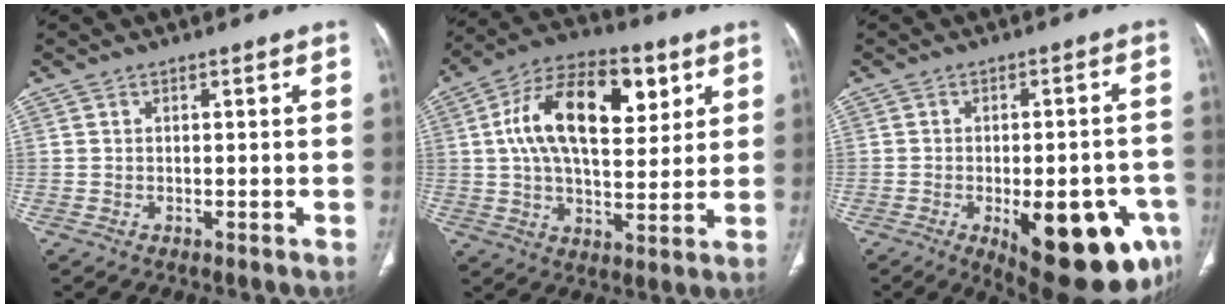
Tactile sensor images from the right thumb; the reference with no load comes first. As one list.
[{"total": 19.7, "force": [5.9, 10.5, 15.6], "torque": [-0.235, 0.002, 0.091]}, {"total": 20.5, "force": [-8.1, 8.1, 17.0], "torque": [-0.156, 0.012, -0.089]}]